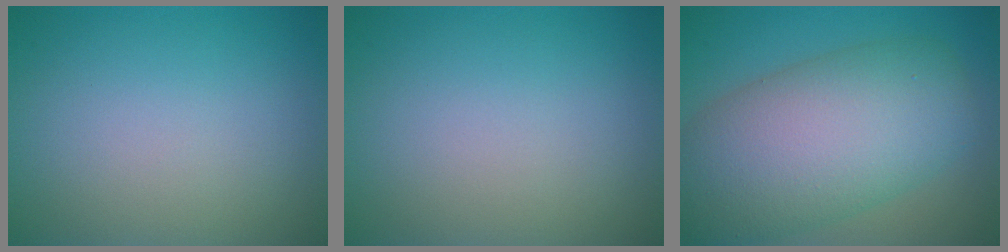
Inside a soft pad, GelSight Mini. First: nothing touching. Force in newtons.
{"total": 0.0}
{"total": 11.3, "press": 11.3, "slide": 0.9}